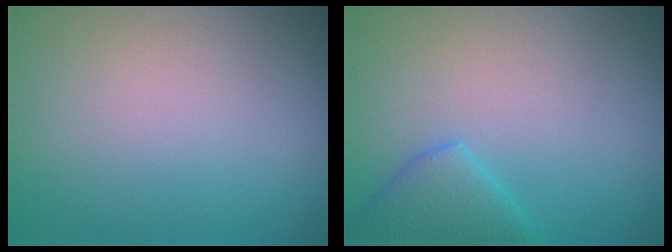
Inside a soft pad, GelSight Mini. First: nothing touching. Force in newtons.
{"total": 2.8, "press": 2.8, "slide": 0.3}